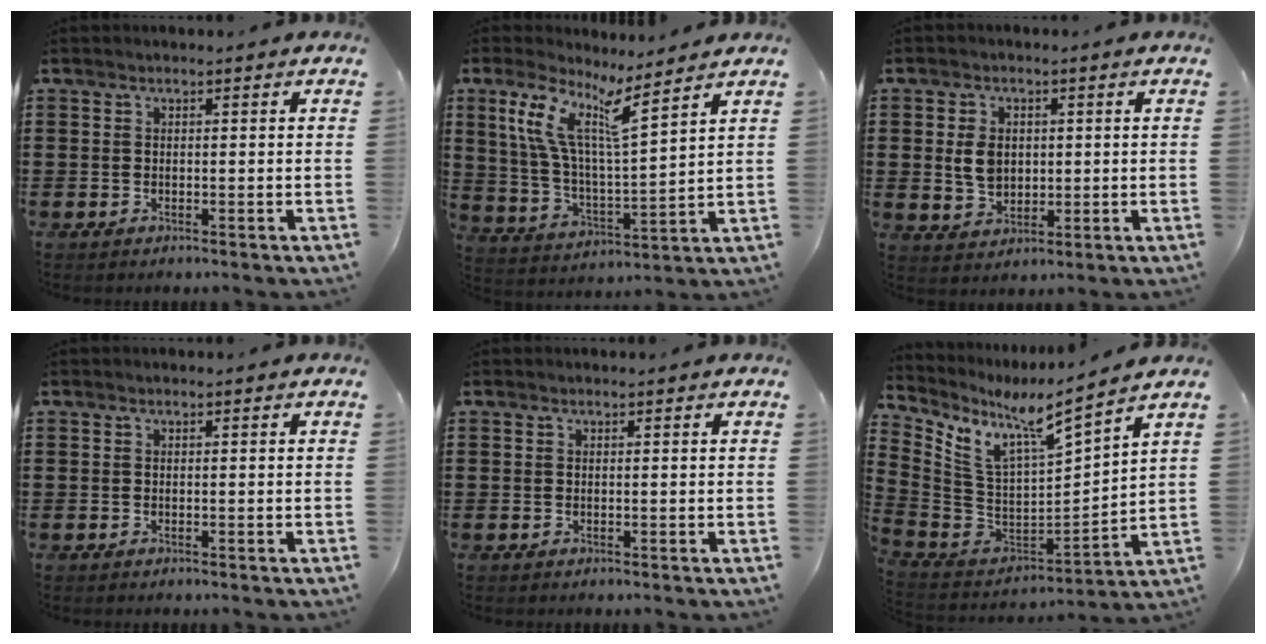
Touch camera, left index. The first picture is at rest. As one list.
[{"total": 9.4, "force": [6.6, 1.4, 6.4], "torque": [-0.147, -0.032, 0.116]}, {"total": 4.5, "force": [0.5, 3.3, 3.0], "torque": [-0.067, 0.005, 0.005]}, {"total": 0.0}, {"total": 0.0}, {"total": 7.1, "force": [5.4, 1.1, 4.4], "torque": [-0.119, -0.059, 0.083]}]